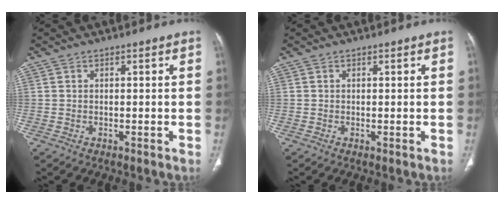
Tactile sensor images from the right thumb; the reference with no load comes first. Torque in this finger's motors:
{"motor_torque": [0.27, -0.05, -0.19, -0.26, -0.03]}